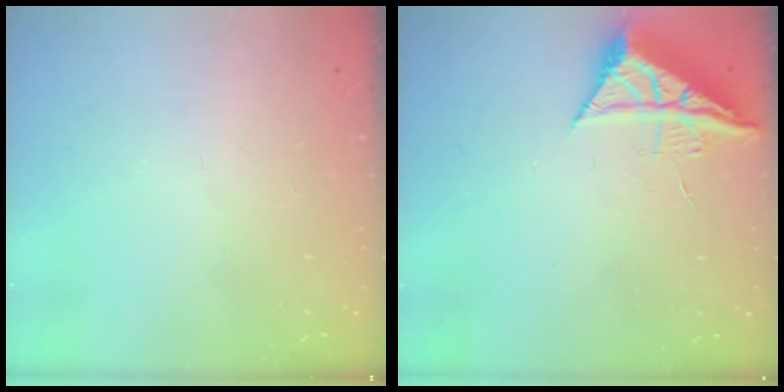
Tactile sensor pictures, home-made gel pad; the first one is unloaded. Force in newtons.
{"total": 7.7, "press": 7.7, "slide": 0.4}